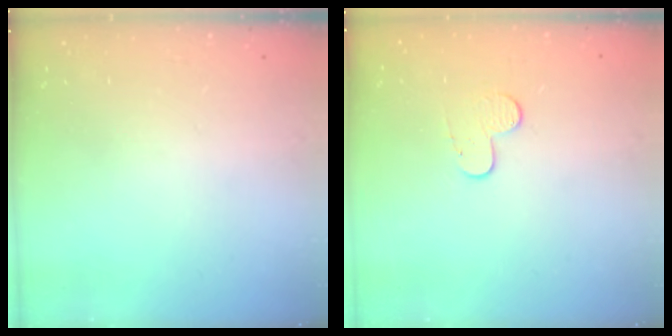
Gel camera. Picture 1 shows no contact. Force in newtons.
{"total": 6.4, "press": 6.4, "slide": 0.5}